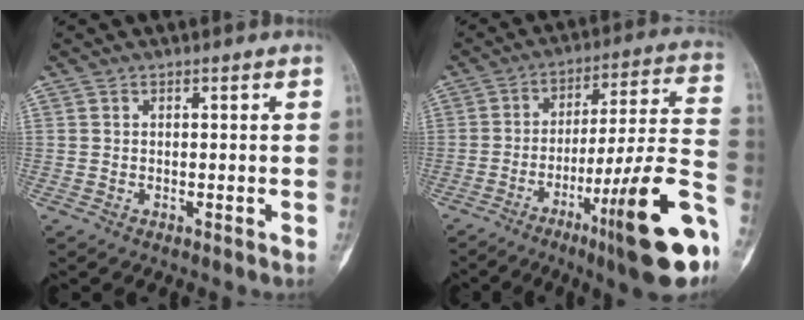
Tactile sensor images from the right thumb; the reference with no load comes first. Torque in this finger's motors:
{"motor_torque": [2.88, 2.13, 1.35, -1.42, 0.46]}